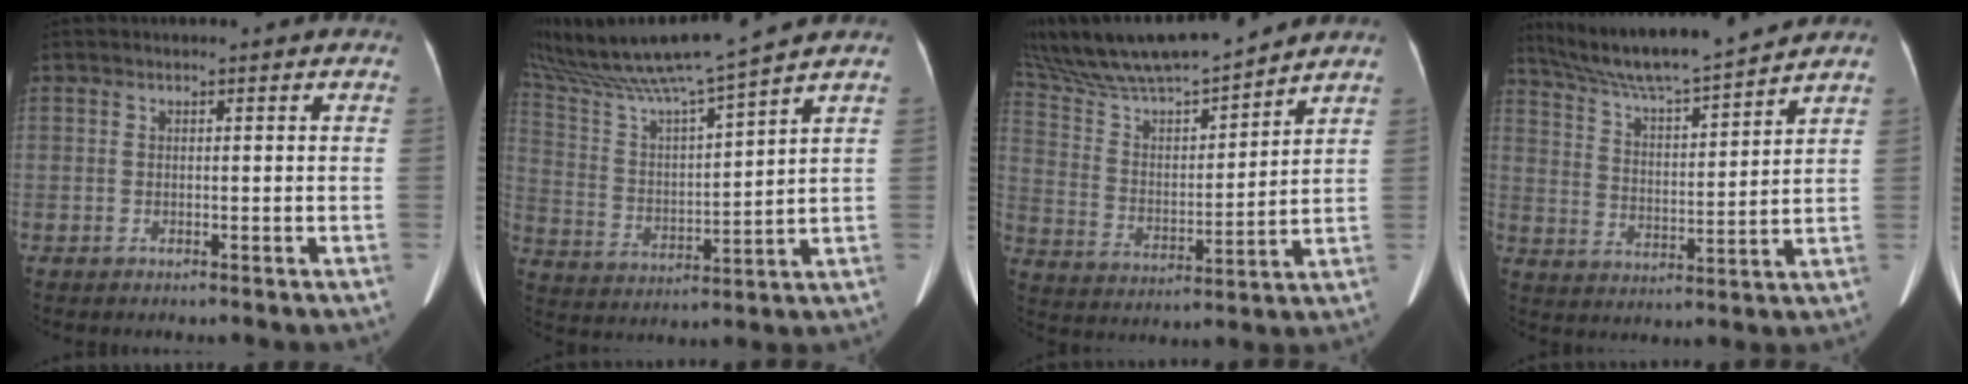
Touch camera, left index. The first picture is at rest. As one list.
[{"total": 15.8, "force": [14.0, -1.9, 7.1], "torque": [-0.145, -0.005, 0.251]}, {"total": 19.7, "force": [17.8, 2.2, 8.4], "torque": [-0.165, 0.012, 0.314]}, {"total": 14.8, "force": [13.5, -0.6, 6.1], "torque": [-0.115, 0.007, 0.227]}]